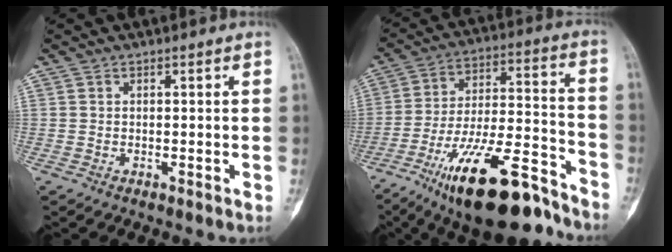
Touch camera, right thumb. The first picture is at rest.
{"total": 22.8, "force": [-15.4, 7.0, 15.3], "torque": [-0.238, 0.081, -0.253]}